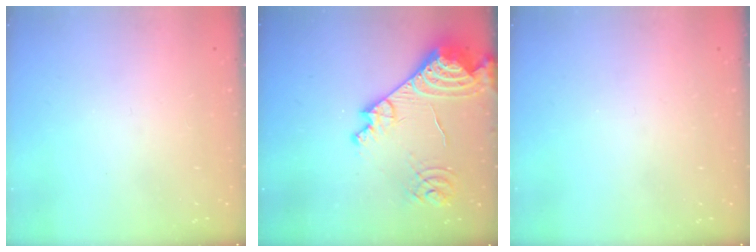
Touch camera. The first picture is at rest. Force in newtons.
{"total": 19.2, "press": 19.1, "slide": 2.0}
{"total": 0.0}